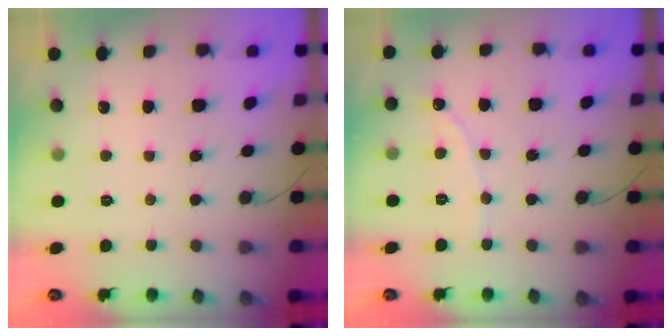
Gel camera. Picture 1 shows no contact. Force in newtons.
{"total": 2.2, "press": 2.2, "slide": 0.2}